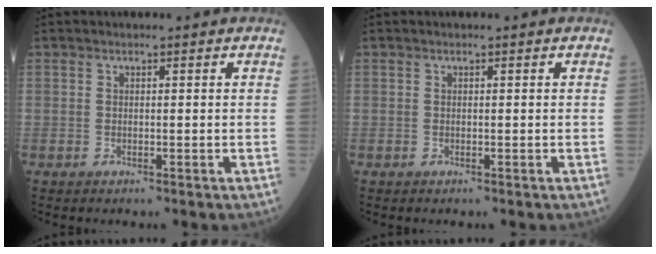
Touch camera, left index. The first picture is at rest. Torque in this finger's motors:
{"motor_torque": [-0.07, 0.07, 0.00, 0.00]}